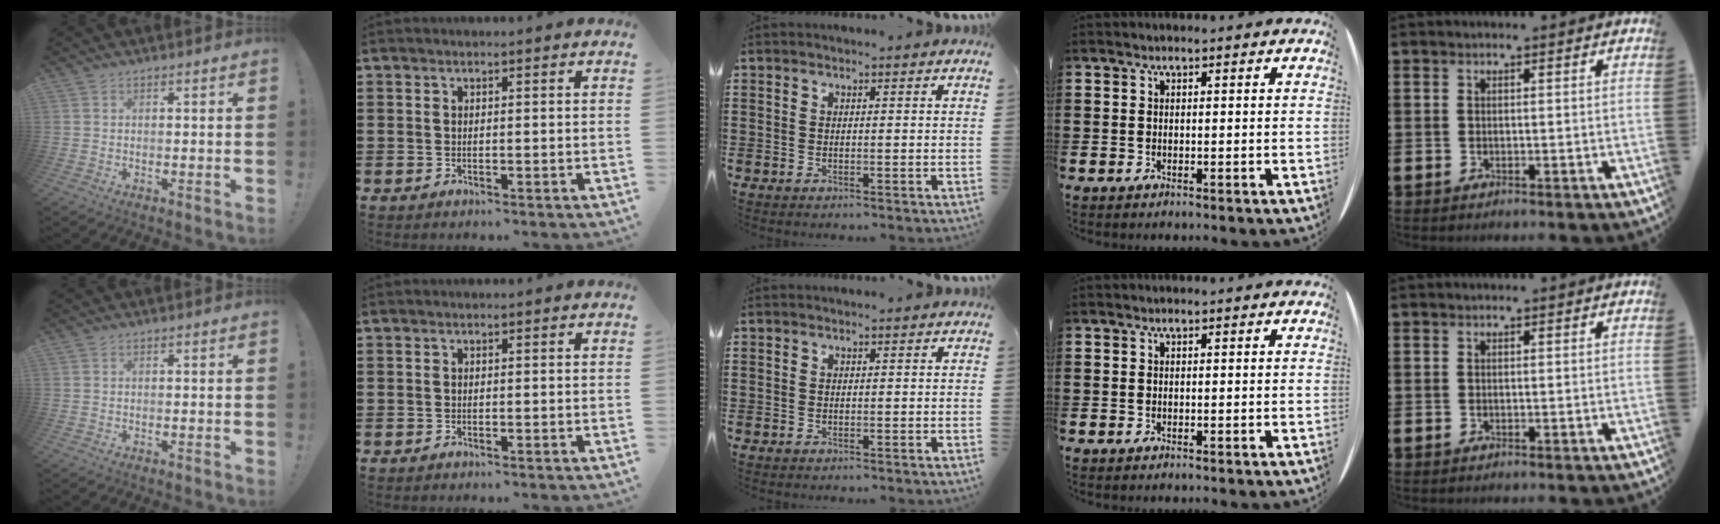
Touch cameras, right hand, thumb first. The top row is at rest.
{}